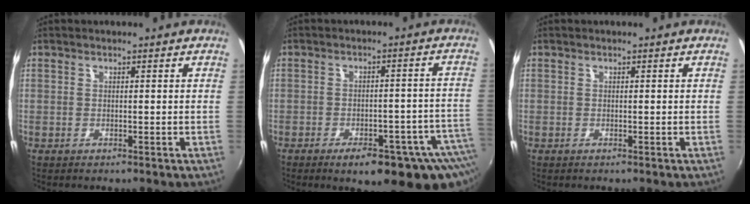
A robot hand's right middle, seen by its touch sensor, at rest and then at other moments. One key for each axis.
{"total": 17.4, "fx": -12.0, "fy": 5.8, "fz": 11.1, "tx": -0.136, "ty": -0.027, "tz": -0.141}
{"total": 0.0}